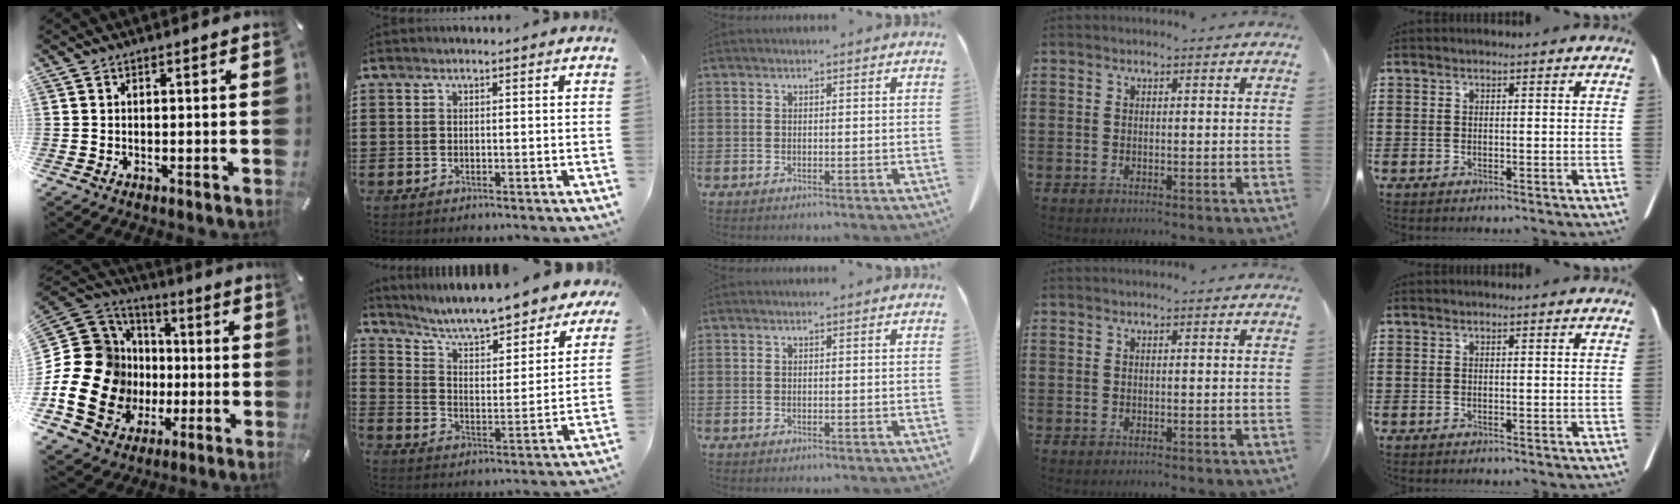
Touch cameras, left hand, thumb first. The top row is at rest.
{"thumb": {"total": 23.0, "force": [-3.4, 19.9, 11.1], "torque": [-0.250, 0.003, -0.023]}, "index": {"total": 6.6, "force": [6.3, -0.1, 2.0], "torque": [-0.066, -0.052, 0.105]}}